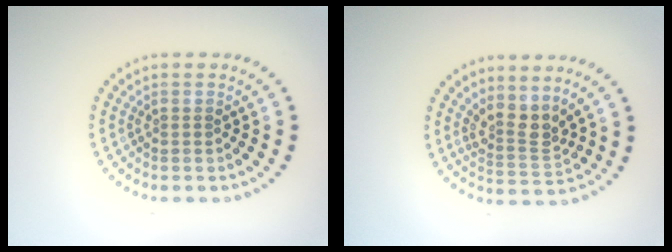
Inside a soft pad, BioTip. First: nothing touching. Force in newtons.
{"total": 2.8, "press": 2.1, "slide": 1.9}